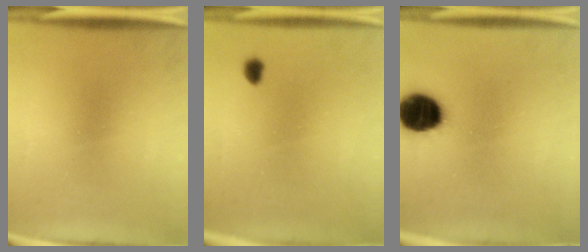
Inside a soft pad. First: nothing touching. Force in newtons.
{"total": 1.3}
{"total": 12.3}